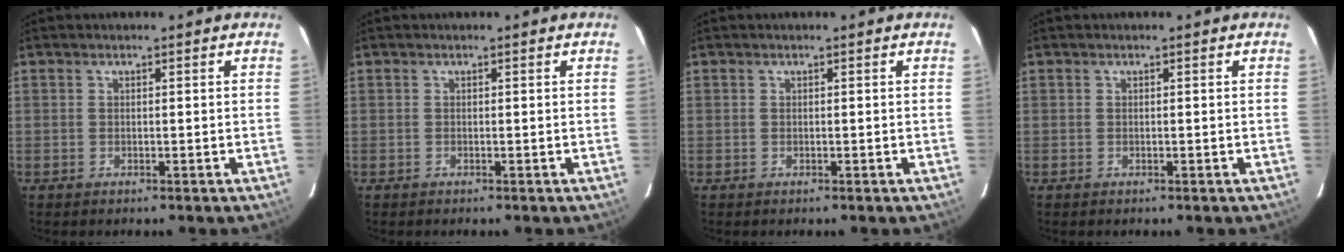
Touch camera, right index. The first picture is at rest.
{"total": 0.0}
{"total": 0.0}
{"total": 0.0}